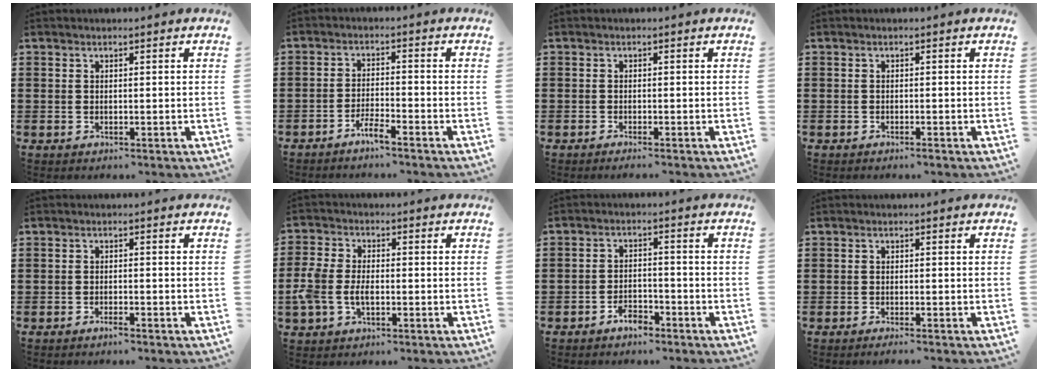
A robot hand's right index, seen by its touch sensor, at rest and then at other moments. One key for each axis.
{"total": 2.8, "fx": -2.5, "fy": -0.1, "fz": 1.4, "tx": -0.034, "ty": 0.002, "tz": -0.050}
{"total": 0.7, "fx": -0.7, "fy": -0.1, "fz": 0.2, "tx": -0.005, "ty": -0.002, "tz": -0.013}
{"total": 0.5, "fx": -0.5, "fy": 0.0, "fz": 0.2, "tx": -0.007, "ty": -0.003, "tz": -0.009}
{"total": 1.2, "fx": -1.0, "fy": 0.1, "fz": 0.7, "tx": -0.015, "ty": -0.006, "tz": -0.018}
{"total": 5.0, "fx": -1.4, "fy": 3.0, "fz": 3.7, "tx": -0.101, "ty": -0.005, "tz": -0.035}
{"total": 3.1, "fx": -2.7, "fy": 1.2, "fz": 1.2, "tx": -0.022, "ty": 0.008, "tz": -0.052}
{"total": 0.8, "fx": -0.7, "fy": -0.1, "fz": 0.2, "tx": -0.006, "ty": -0.002, "tz": -0.015}